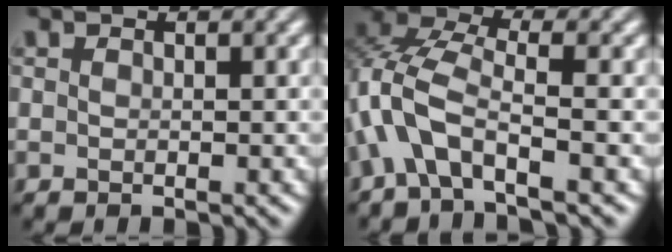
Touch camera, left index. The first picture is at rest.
{"total": 5.9, "force": [-2.4, 2.3, 4.9], "torque": [-0.112, 0.013, -0.059]}